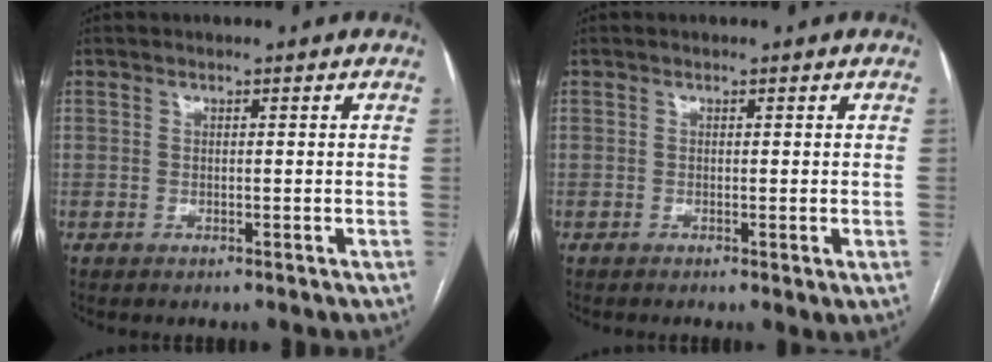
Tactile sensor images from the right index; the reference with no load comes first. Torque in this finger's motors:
{"motor_torque": [0.36, -0.30, 0.26, 0.04]}